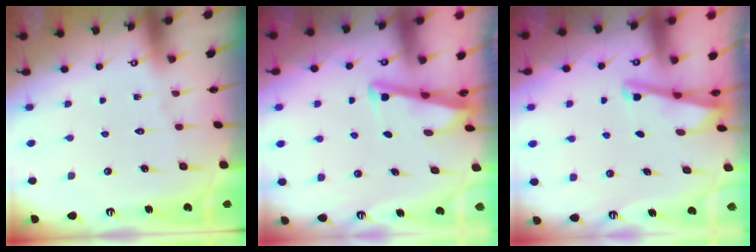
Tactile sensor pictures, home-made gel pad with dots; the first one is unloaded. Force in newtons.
{"total": 3.4, "press": 3.4, "slide": 0.3}
{"total": 2.8, "press": 2.8, "slide": 0.4}